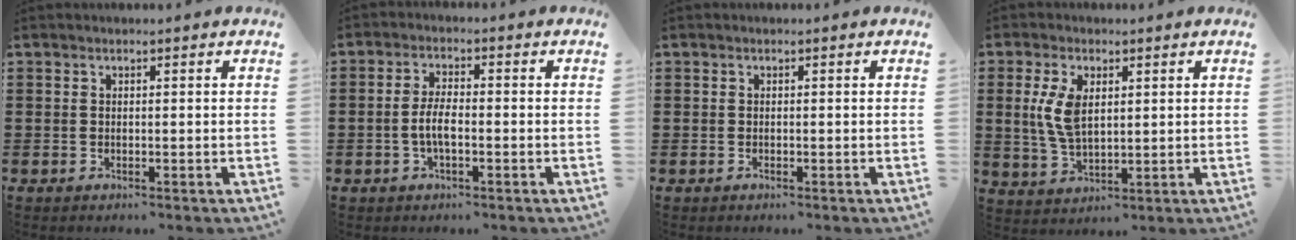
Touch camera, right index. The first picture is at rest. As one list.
[{"total": 3.9, "force": [-1.0, 1.3, 3.6], "torque": [-0.083, -0.002, -0.025]}, {"total": 0.0}, {"total": 6.5, "force": [1.4, 3.3, 5.4], "torque": [-0.127, 0.004, 0.020]}]